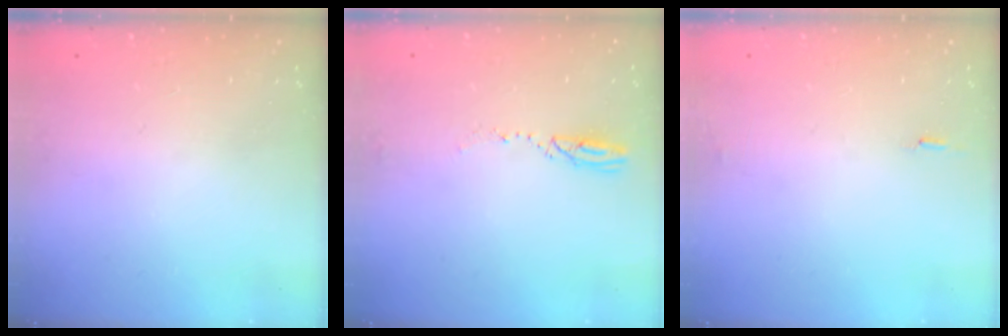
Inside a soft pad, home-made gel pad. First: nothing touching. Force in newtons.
{"total": 3.4, "press": 3.4, "slide": 0.4}
{"total": 4.8, "press": 4.6, "slide": 1.4}